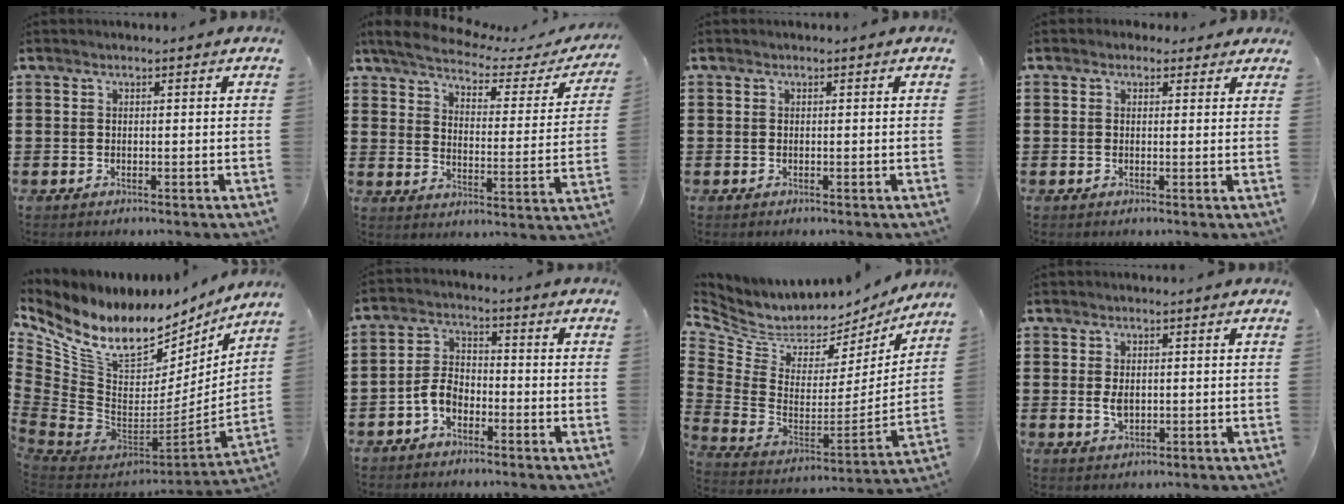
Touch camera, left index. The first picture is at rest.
{"total": 4.3, "force": [3.6, 1.0, 2.2], "torque": [-0.065, -0.023, 0.054]}
{"total": 0.0}
{"total": 1.5, "force": [1.0, 1.1, 0.4], "torque": [-0.004, 0.005, 0.017]}
{"total": 12.4, "force": [7.7, 7.0, 6.6], "torque": [-0.157, -0.059, 0.140]}
{"total": 4.5, "force": [-2.6, 2.6, 2.6], "torque": [-0.069, 0.005, -0.057]}
{"total": 5.4, "force": [4.6, 2.7, 0.9], "torque": [-0.055, -0.054, 0.079]}
{"total": 2.6, "force": [0.1, 1.5, 2.1], "torque": [-0.051, 0.000, 0.000]}